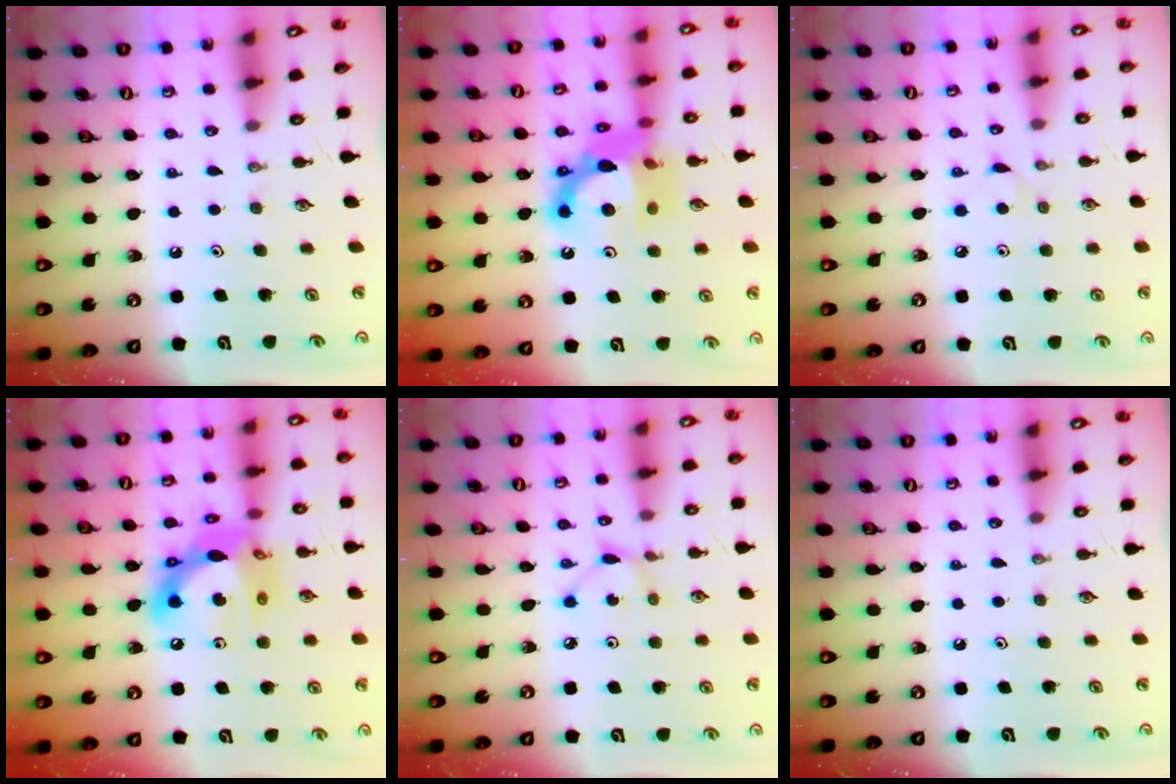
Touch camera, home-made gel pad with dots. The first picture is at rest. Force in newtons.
{"total": 14.5, "press": 14.4, "slide": 1.7}
{"total": 3.5, "press": 3.4, "slide": 0.4}
{"total": 15.3, "press": 15.3, "slide": 1.3}
{"total": 2.8, "press": 2.8, "slide": 0.2}
{"total": 0.0}